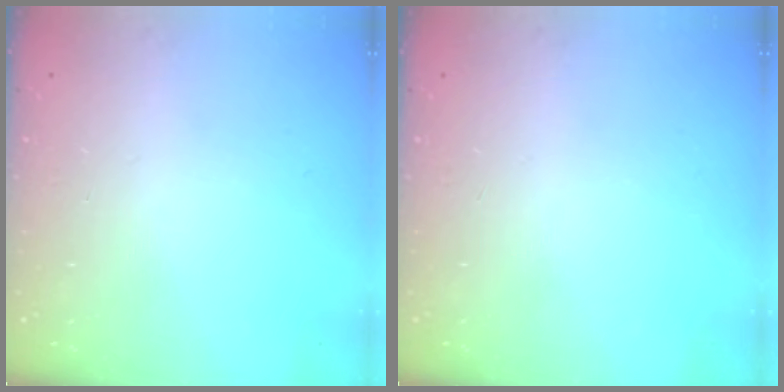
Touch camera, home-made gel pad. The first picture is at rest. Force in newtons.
{"total": 0.0}